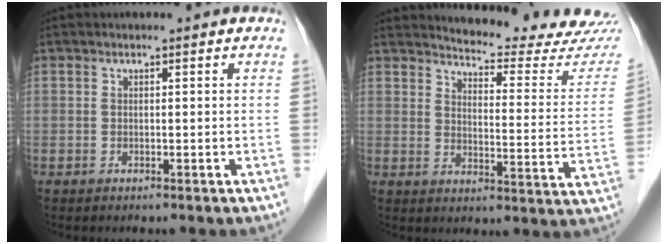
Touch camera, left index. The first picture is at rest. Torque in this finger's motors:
{"motor_torque": [0.16, -0.21, 0.03, 0.01]}